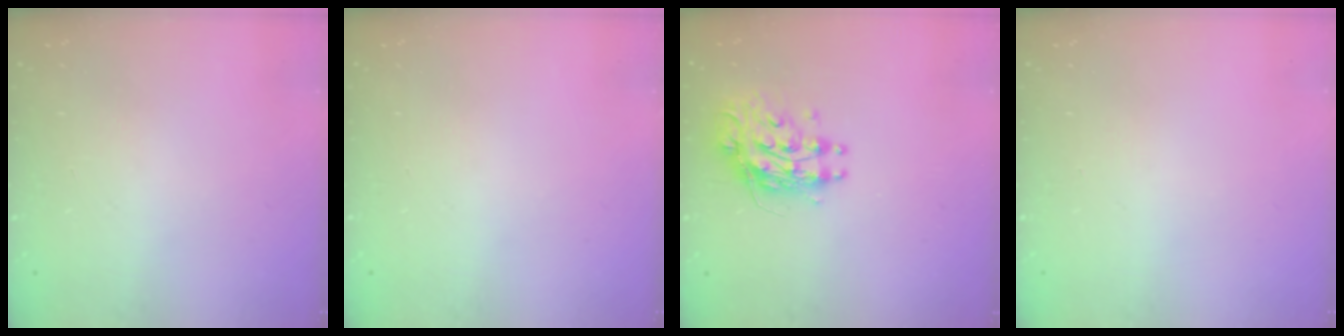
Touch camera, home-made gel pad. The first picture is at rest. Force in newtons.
{"total": 0.0}
{"total": 10.3, "press": 10.3, "slide": 1.0}
{"total": 0.0}